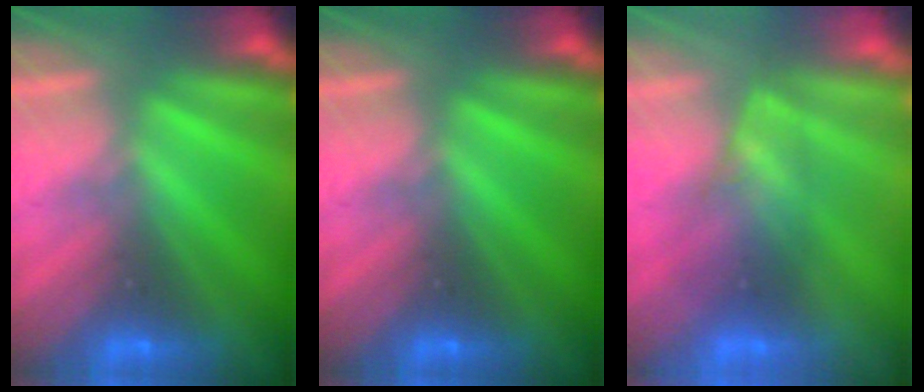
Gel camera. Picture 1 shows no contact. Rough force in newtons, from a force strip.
{"total": 0.0}
{"total": 2.5}